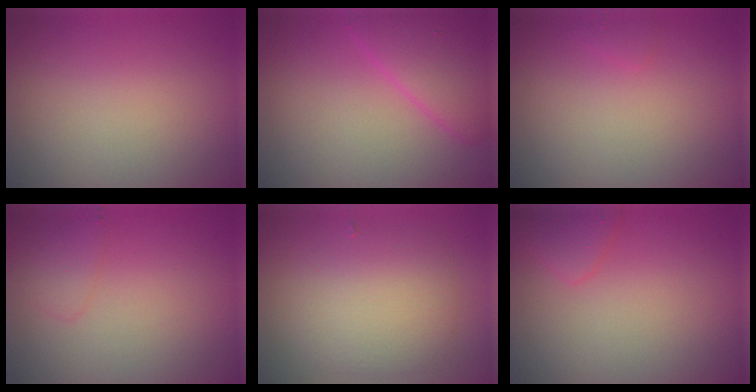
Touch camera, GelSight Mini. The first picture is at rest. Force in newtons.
{"total": 4.5, "press": 4.5, "slide": 0.2}
{"total": 0.6, "press": 0.5, "slide": 0.0}
{"total": 1.4, "press": 1.4, "slide": 0.1}
{"total": 4.6, "press": 4.6, "slide": 0.1}
{"total": 1.9, "press": 1.9, "slide": 0.1}